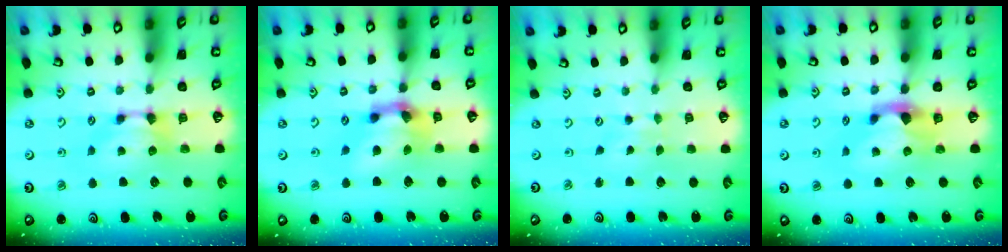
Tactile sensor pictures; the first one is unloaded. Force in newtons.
{"total": 5.8, "press": 5.4, "slide": 2.1}
{"total": 2.7, "press": 2.6, "slide": 0.4}
{"total": 2.2, "press": 1.9, "slide": 1.2}